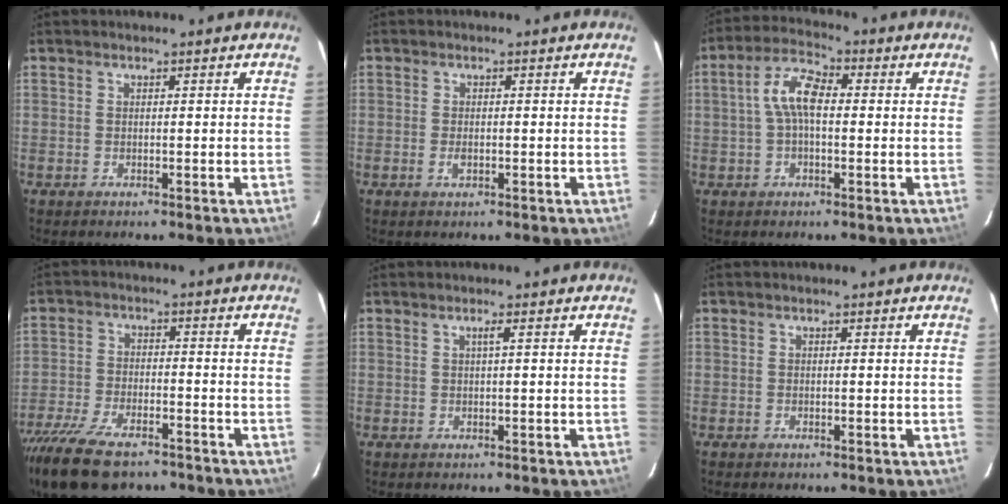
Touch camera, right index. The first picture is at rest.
{"total": 2.0, "force": [-0.7, 0.9, 1.6], "torque": [-0.031, -0.003, -0.013]}
{"total": 7.0, "force": [0.3, 3.3, 6.2], "torque": [-0.128, 0.021, 0.003]}
{"total": 15.9, "force": [-12.1, 6.3, 8.2], "torque": [-0.188, -0.032, -0.211]}
{"total": 0.9, "force": [0.2, -0.3, 0.8], "torque": [-0.013, 0.001, 0.002]}
{"total": 0.0}